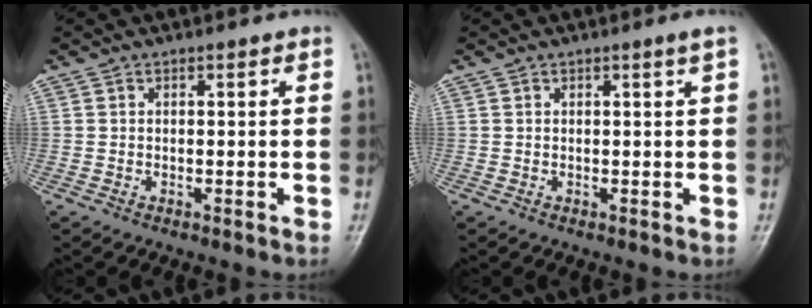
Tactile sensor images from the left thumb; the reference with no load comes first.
{"total": 1.0, "force": [0.4, -0.3, 0.8], "torque": [-0.020, -0.004, 0.010]}